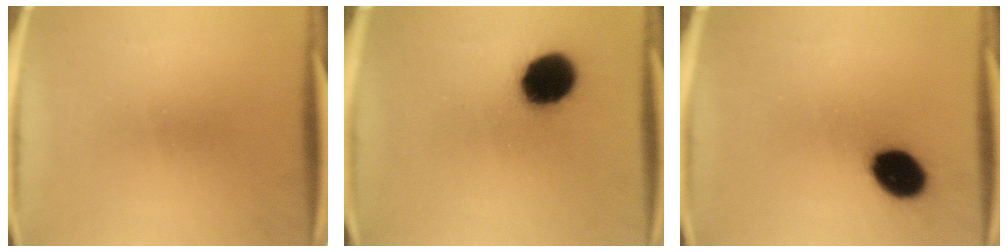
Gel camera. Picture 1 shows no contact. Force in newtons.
{"total": 13.9}
{"total": 10.9}